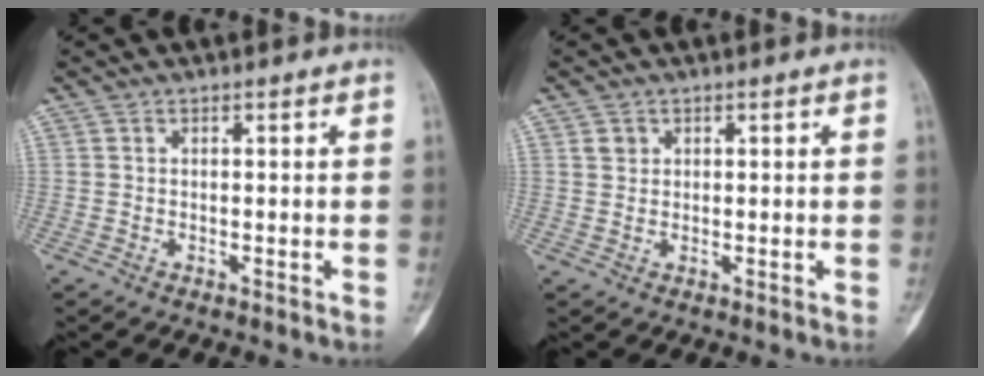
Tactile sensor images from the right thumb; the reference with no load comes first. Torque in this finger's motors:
{"motor_torque": [0.16, 0.22, 0.43, -0.04, 0.03]}